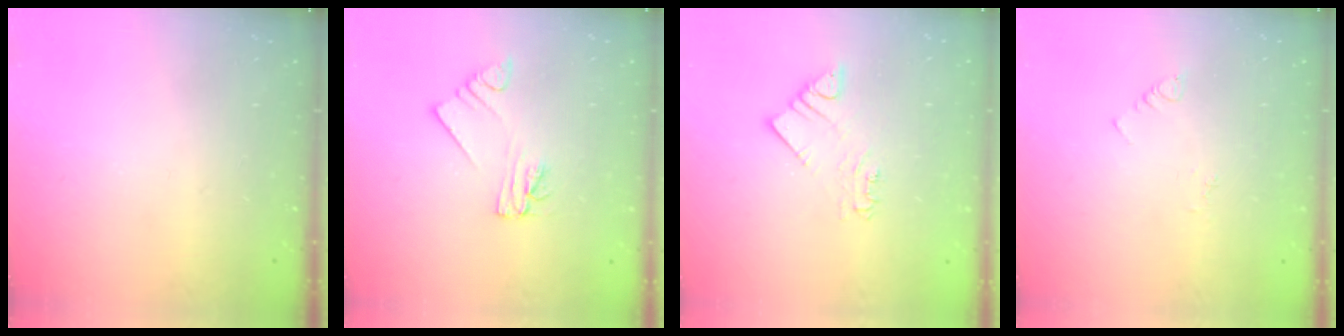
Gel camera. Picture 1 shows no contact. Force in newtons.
{"total": 2.2, "press": 2.2, "slide": 0.1}
{"total": 3.4, "press": 3.4, "slide": 0.2}
{"total": 2.5, "press": 2.5, "slide": 0.4}